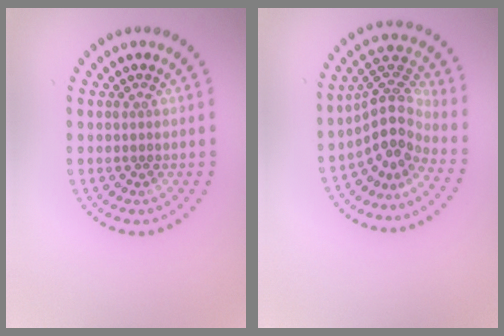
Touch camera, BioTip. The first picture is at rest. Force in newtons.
{"total": 3.9, "press": 2.7, "slide": 2.8}